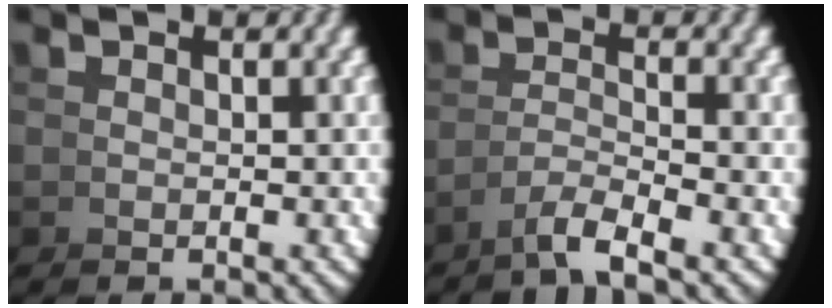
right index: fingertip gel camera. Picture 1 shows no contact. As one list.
[{"total": 2.5, "force": [-1.8, -0.5, 1.7], "torque": [-0.023, 0.002, -0.031]}]